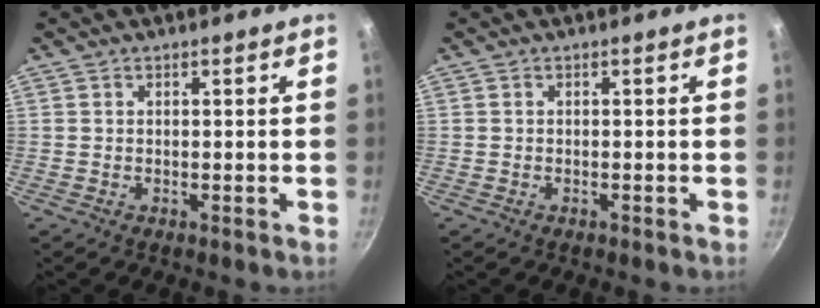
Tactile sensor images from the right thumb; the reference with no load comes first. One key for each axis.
{"total": 0.0}